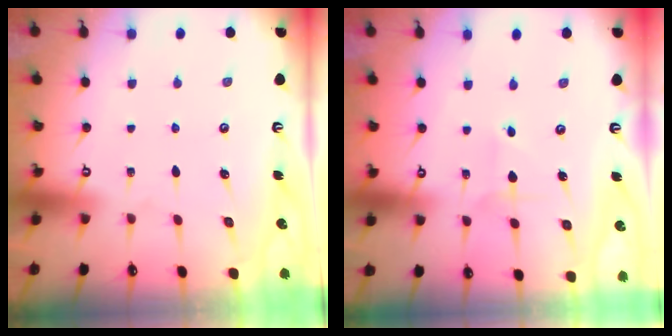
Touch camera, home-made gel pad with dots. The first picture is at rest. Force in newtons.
{"total": 2.3, "press": 2.3, "slide": 0.2}